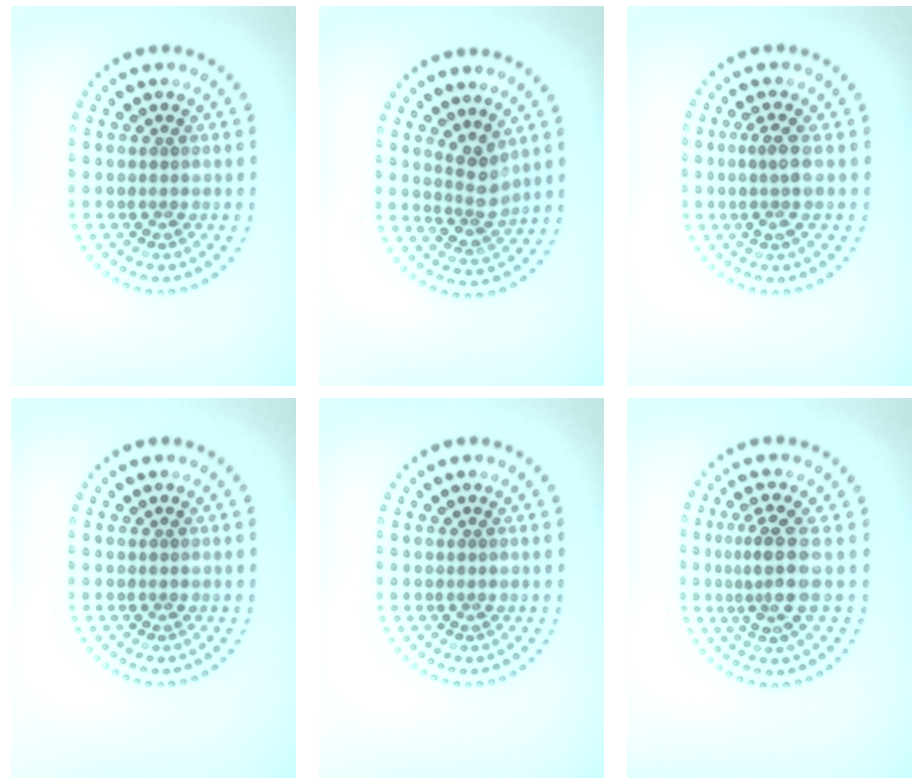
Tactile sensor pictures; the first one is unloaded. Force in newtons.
{"total": 2.8, "press": 2.1, "slide": 1.9}
{"total": 2.1, "press": 1.6, "slide": 1.3}
{"total": 0.0}
{"total": 0.0}
{"total": 3.7, "press": 3.2, "slide": 1.9}